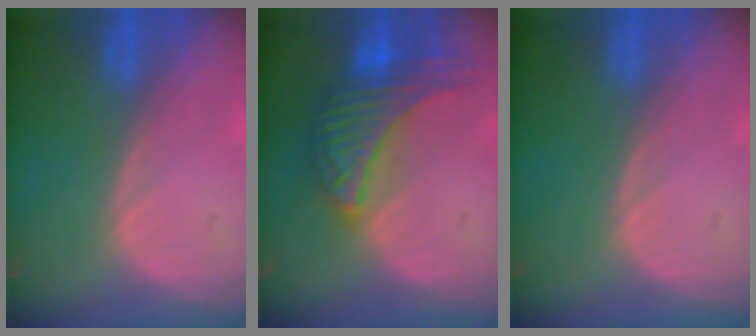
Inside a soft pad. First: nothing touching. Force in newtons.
{"total": 8.8, "press": 8.8, "slide": 0.3}
{"total": 0.0}